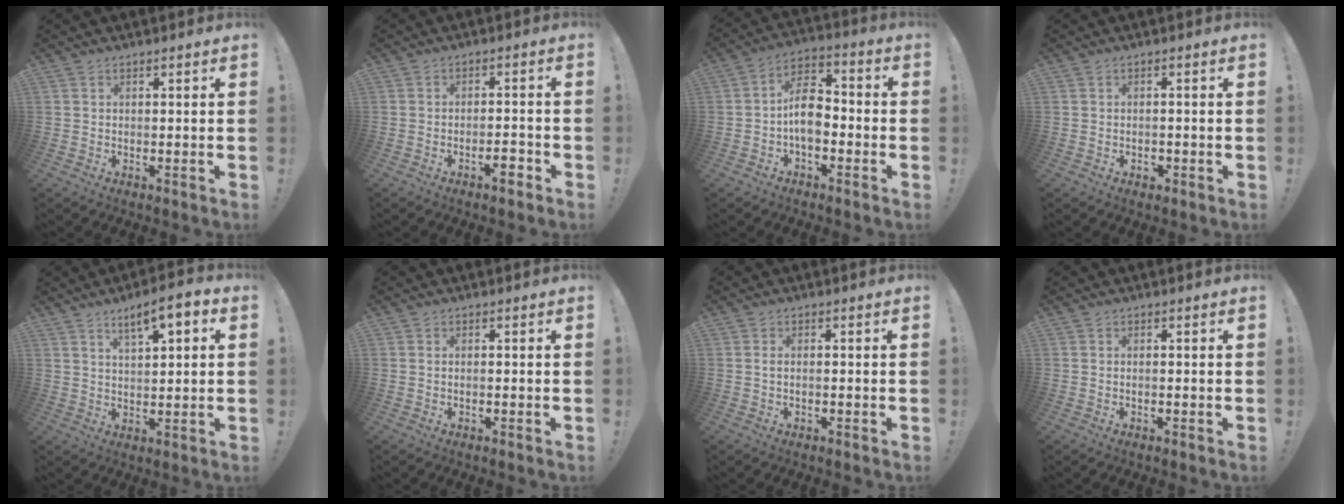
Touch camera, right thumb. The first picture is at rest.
{"total": 4.1, "force": [-2.9, 0.9, 2.8], "torque": [-0.043, 0.013, -0.050]}
{"total": 10.4, "force": [-1.8, 7.0, 7.5], "torque": [-0.132, 0.018, -0.032]}
{"total": 1.0, "force": [-0.6, 0.7, 0.3], "torque": [-0.002, 0.001, -0.012]}
{"total": 7.4, "force": [3.9, 2.0, 6.0], "torque": [-0.089, -0.019, 0.061]}
{"total": 0.6, "force": [-0.5, 0.0, 0.4], "torque": [-0.012, 0.001, -0.009]}
{"total": 1.5, "force": [-0.7, 0.4, 1.3], "torque": [-0.027, 0.006, -0.012]}
{"total": 0.6, "force": [-0.6, -0.1, 0.1], "torque": [-0.007, 0.001, -0.011]}